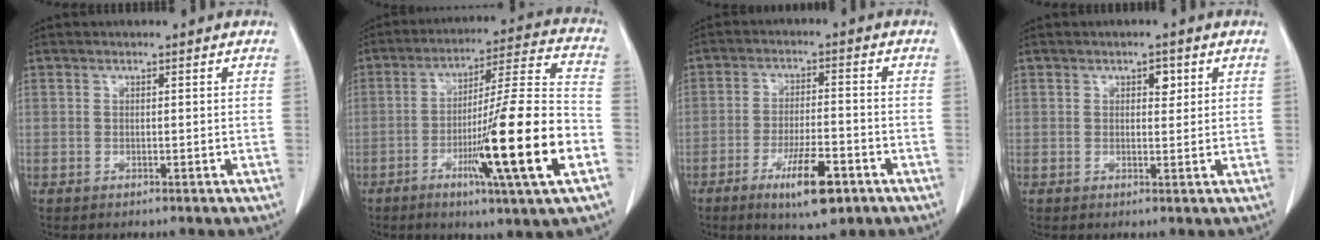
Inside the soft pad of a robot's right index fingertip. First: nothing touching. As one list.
[{"total": 18.9, "force": [-6.4, -0.5, 17.8], "torque": [-0.279, -0.010, -0.103]}, {"total": 8.8, "force": [-4.8, 1.8, 7.1], "torque": [-0.126, -0.013, -0.074]}, {"total": 1.9, "force": [0.8, 1.0, 1.4], "torque": [-0.018, -0.001, 0.013]}]